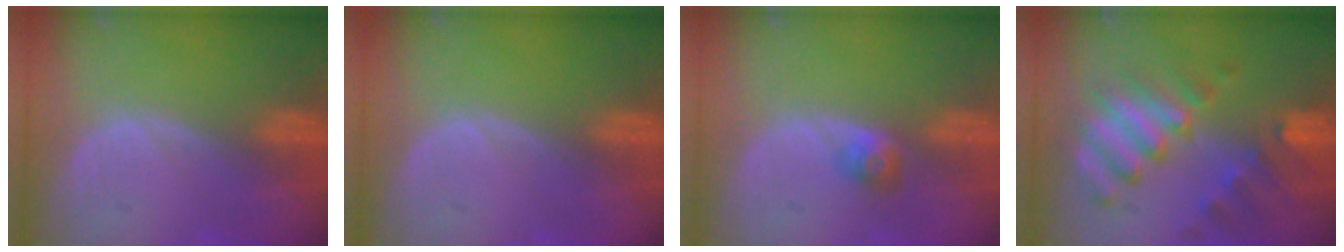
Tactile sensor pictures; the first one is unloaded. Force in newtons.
{"total": 0.0}
{"total": 2.4, "press": 2.2, "slide": 1.0}
{"total": 10.1, "press": 8.9, "slide": 4.8}